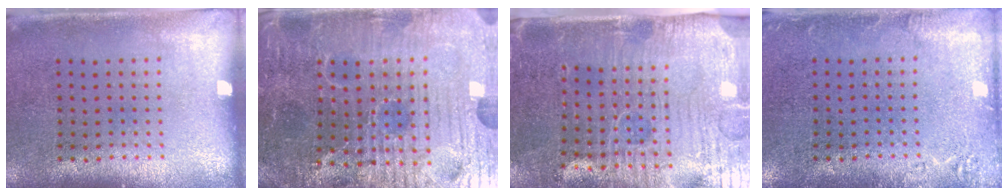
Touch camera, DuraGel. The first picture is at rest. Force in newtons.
{"total": 5.6, "press": 5.4, "slide": 1.6}
{"total": 5.0, "press": 4.5, "slide": 2.2}
{"total": 1.9, "press": 1.8, "slide": 0.3}